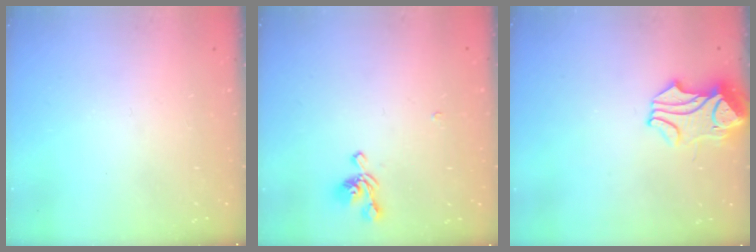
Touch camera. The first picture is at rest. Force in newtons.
{"total": 1.6, "press": 1.3, "slide": 0.9}
{"total": 1.4, "press": 0.9, "slide": 1.0}